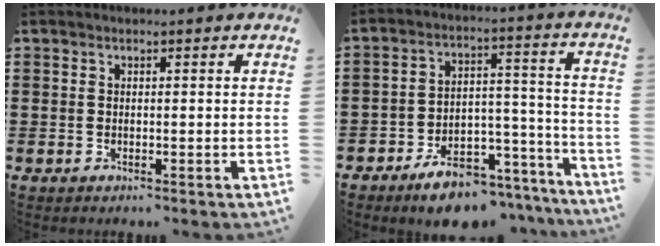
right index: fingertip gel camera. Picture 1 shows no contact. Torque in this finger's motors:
{"motor_torque": [-0.47, 0.56, -0.05, -0.21]}